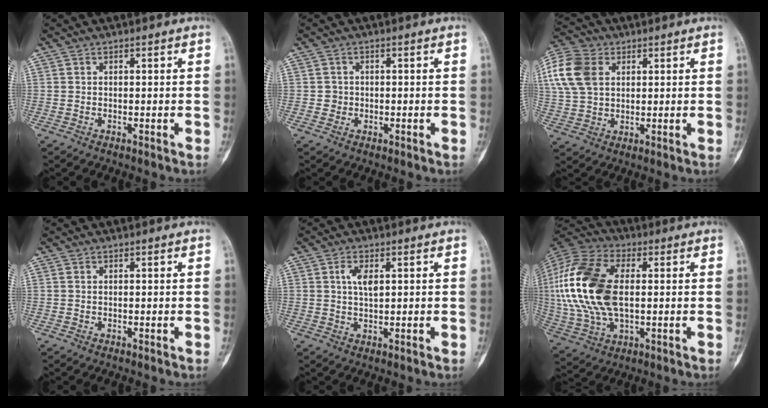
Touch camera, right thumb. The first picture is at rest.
{"total": 1.5, "force": [-0.3, 1.5, 0.1], "torque": [0.011, 0.008, -0.008]}
{"total": 12.3, "force": [3.5, 8.7, 7.9], "torque": [-0.167, 0.007, 0.066]}
{"total": 0.0}
{"total": 3.9, "force": [0.9, 1.8, 3.3], "torque": [-0.061, -0.002, 0.014]}
{"total": 21.6, "force": [1.3, 12.2, 17.8], "torque": [-0.396, 0.004, 0.025]}